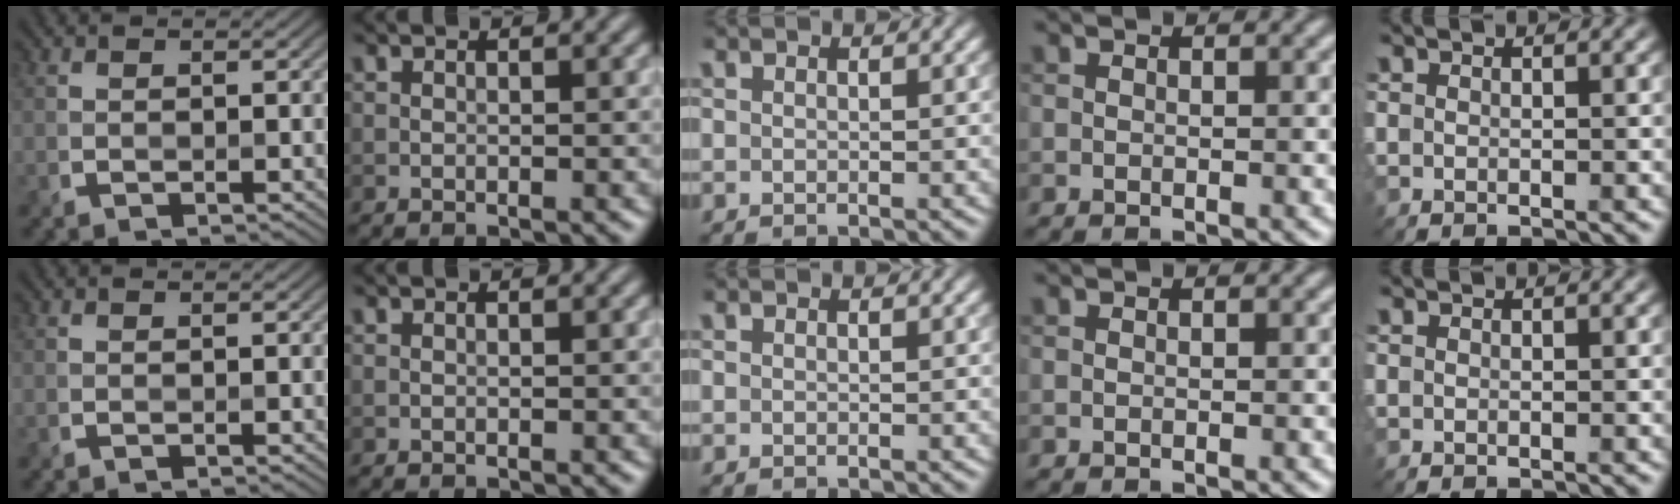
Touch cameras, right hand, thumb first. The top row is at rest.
{}